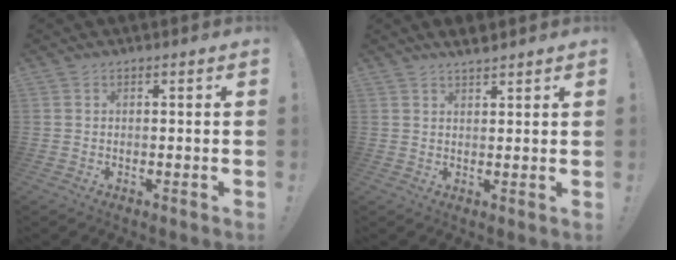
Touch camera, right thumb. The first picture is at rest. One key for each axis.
{"total": 3.1, "fx": 2.9, "fy": 0.5, "fz": 1.0, "tx": -0.015, "ty": -0.014, "tz": 0.051}